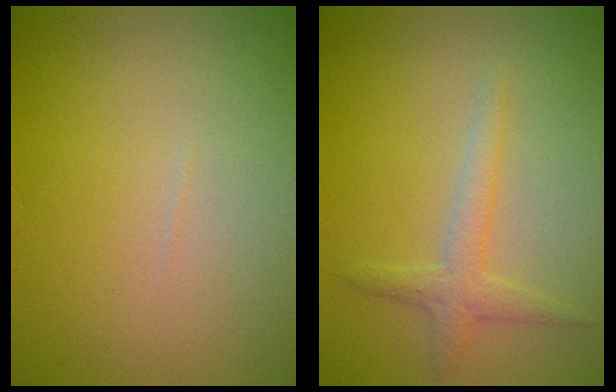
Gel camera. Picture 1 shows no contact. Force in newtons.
{"total": 2.0, "press": 2.0, "slide": 0.1}